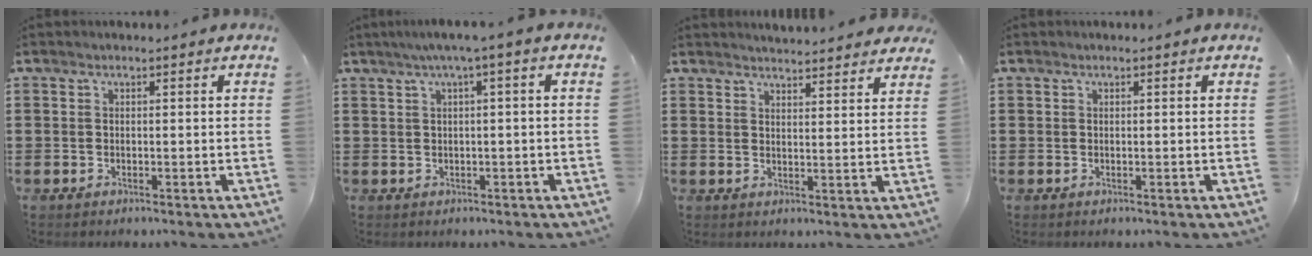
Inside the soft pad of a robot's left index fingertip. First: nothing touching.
{"total": 2.3, "force": [-0.2, -0.1, 2.3], "torque": [-0.040, -0.001, -0.007]}
{"total": 3.1, "force": [3.1, -0.1, 0.0], "torque": [-0.001, -0.018, 0.055]}
{"total": 0.0}